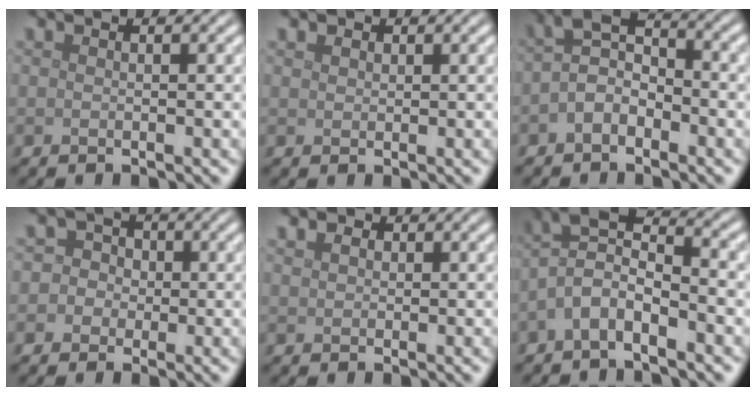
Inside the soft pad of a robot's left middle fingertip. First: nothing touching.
{"total": 0.8, "force": [0.5, 0.6, 0.1], "torque": [-0.003, 0.000, 0.010]}
{"total": 3.5, "force": [-1.2, 2.0, 2.6], "torque": [-0.054, 0.013, -0.030]}
{"total": 3.9, "force": [0.3, 3.7, 1.2], "torque": [0.015, 0.031, -0.022]}
{"total": 1.3, "force": [0.8, 0.9, 0.4], "torque": [-0.009, 0.006, 0.006]}
{"total": 4.5, "force": [-1.6, 1.9, 3.8], "torque": [-0.075, 0.010, -0.041]}